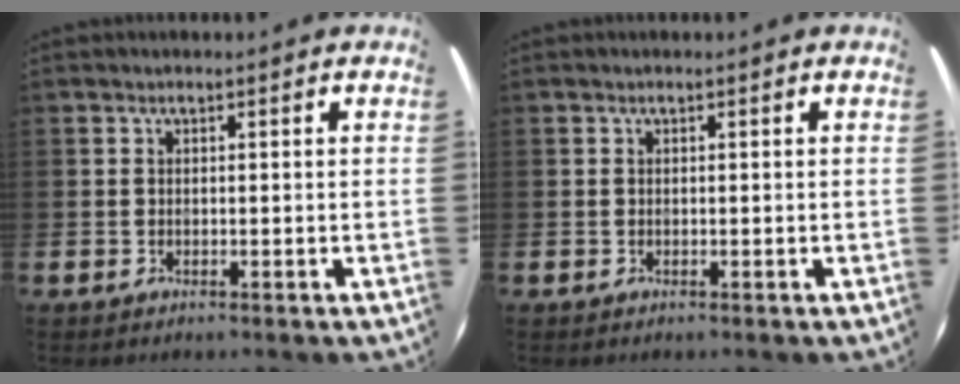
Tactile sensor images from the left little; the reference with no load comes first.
{"total": 0.0}